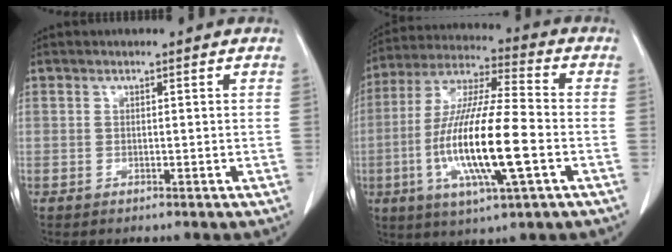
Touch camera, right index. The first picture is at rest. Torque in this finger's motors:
{"motor_torque": [1.96, -0.18, 1.05, 0.21]}